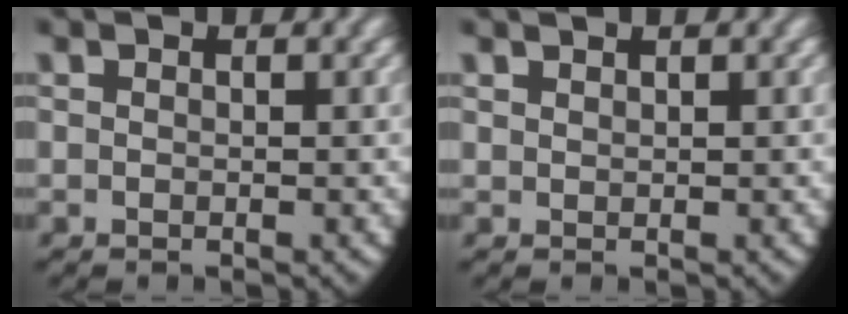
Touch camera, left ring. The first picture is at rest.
{"total": 0.9, "force": [0.8, -0.3, 0.0], "torque": [0.002, -0.003, 0.023]}